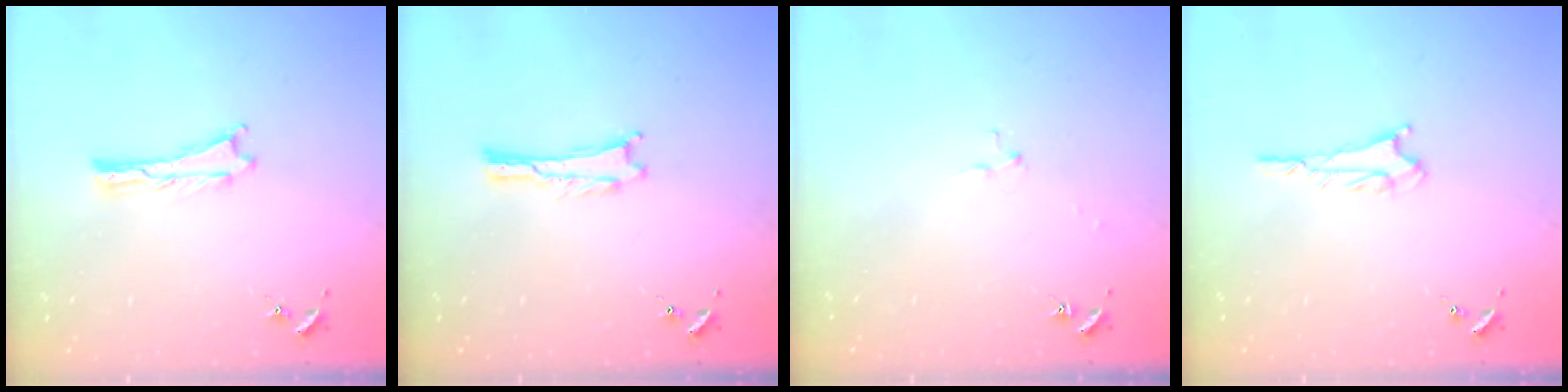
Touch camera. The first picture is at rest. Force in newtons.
{"total": 0.0}
{"total": 2.5, "press": 2.5, "slide": 0.3}
{"total": 1.6, "press": 1.6, "slide": 0.1}